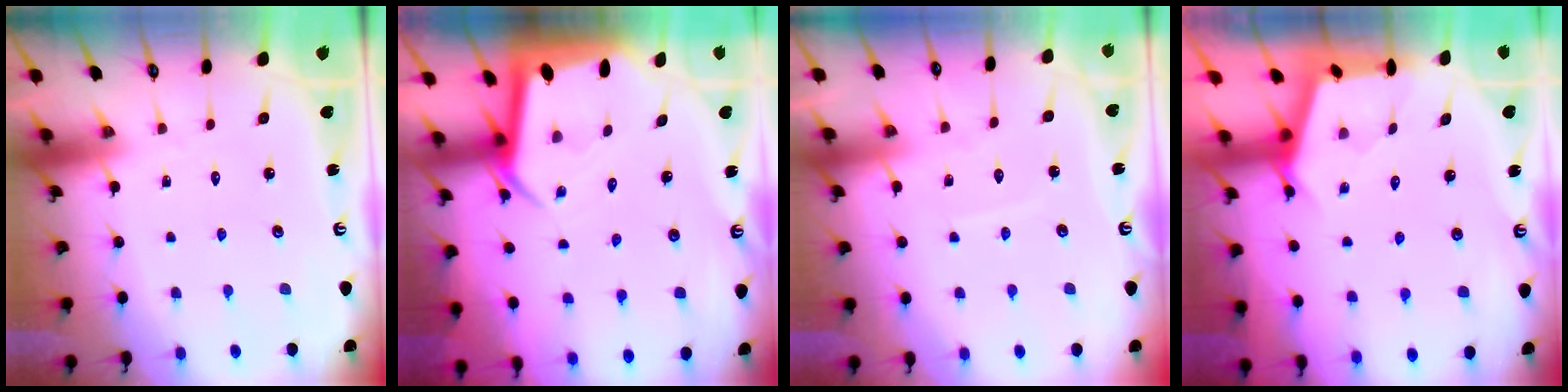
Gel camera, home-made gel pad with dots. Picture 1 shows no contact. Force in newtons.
{"total": 4.1, "press": 4.0, "slide": 0.3}
{"total": 5.0, "press": 4.9, "slide": 0.6}
{"total": 2.7, "press": 2.7, "slide": 0.4}